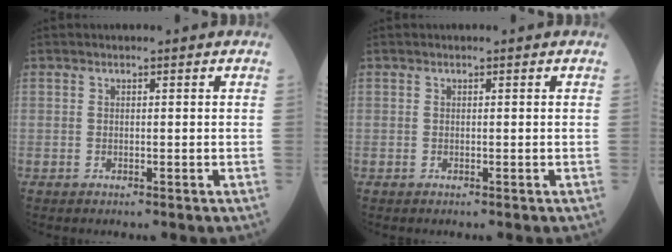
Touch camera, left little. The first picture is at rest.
{"total": 0.0}